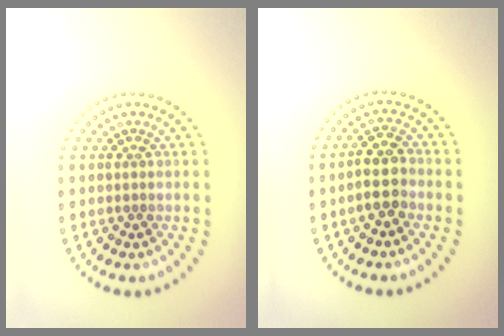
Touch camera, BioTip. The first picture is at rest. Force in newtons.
{"total": 2.9, "press": 2.6, "slide": 1.3}